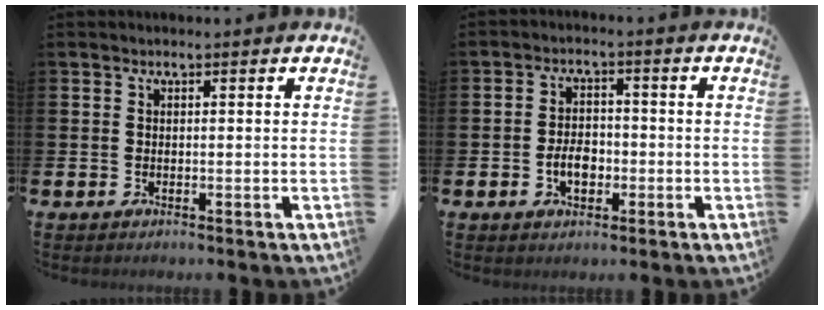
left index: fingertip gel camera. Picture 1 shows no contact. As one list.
[{"total": 3.9, "force": [-1.2, 2.6, 2.7], "torque": [-0.040, 0.001, -0.026]}]